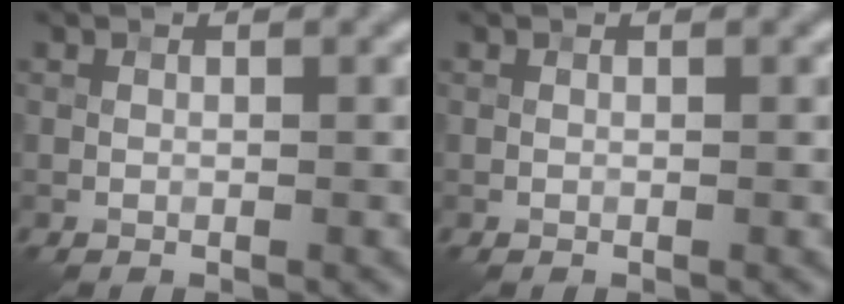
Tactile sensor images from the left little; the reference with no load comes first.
{"total": 0.0}